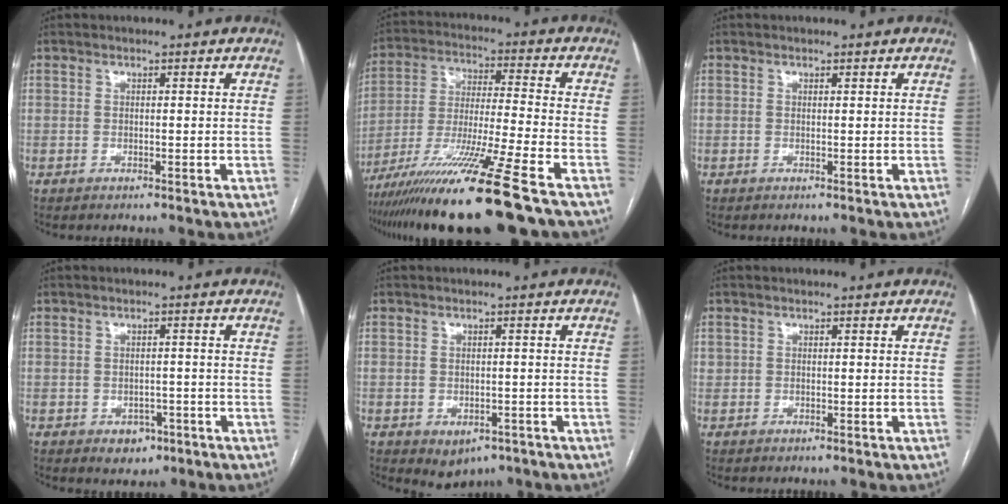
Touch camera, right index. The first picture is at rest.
{"total": 18.0, "force": [-12.8, -1.6, 12.6], "torque": [-0.233, -0.049, -0.227]}
{"total": 0.0}
{"total": 3.4, "force": [-1.6, 2.5, 1.5], "torque": [-0.008, 0.005, -0.013]}
{"total": 4.1, "force": [-2.3, 2.9, 1.8], "torque": [-0.017, 0.000, -0.020]}
{"total": 0.0}